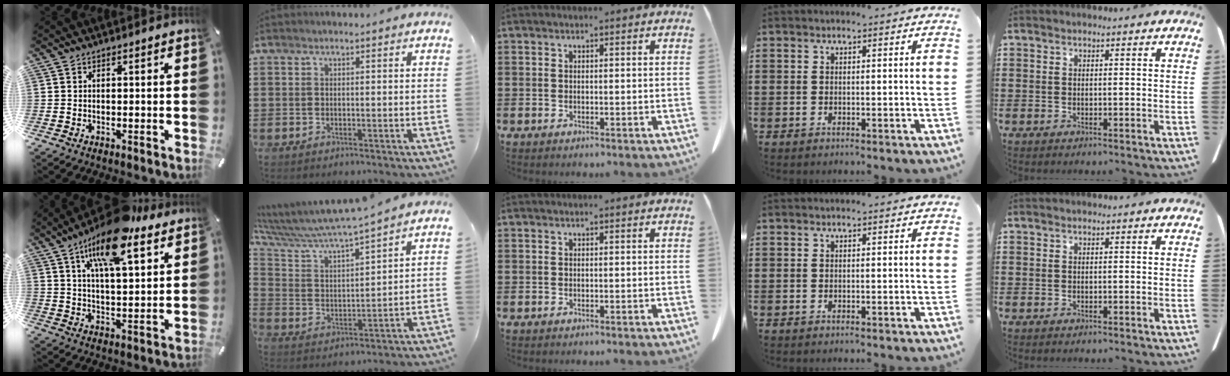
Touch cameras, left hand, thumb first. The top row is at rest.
{"thumb": {"total": 16.9, "force": [11.2, 6.0, 11.2], "torque": [-0.193, -0.043, 0.188]}, "index": {"total": 6.7, "force": [6.5, -0.2, 1.7], "torque": [-0.065, -0.048, 0.107]}}